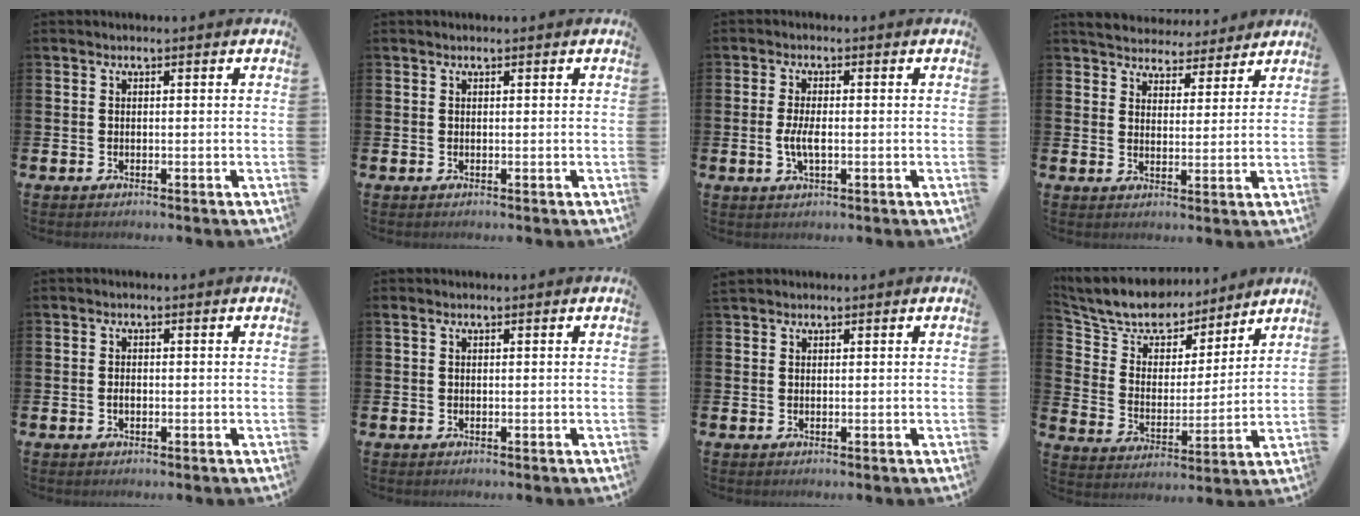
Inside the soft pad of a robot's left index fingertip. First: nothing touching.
{"total": 0.0}
{"total": 3.1, "force": [-0.5, 1.2, 2.8], "torque": [-0.059, -0.002, -0.013]}
{"total": 4.6, "force": [4.4, 1.2, -0.4], "torque": [-0.015, -0.033, 0.078]}
{"total": 0.8, "force": [-0.4, 0.5, 0.5], "torque": [-0.010, 0.002, -0.008]}
{"total": 0.5, "force": [0.3, 0.2, 0.4], "torque": [-0.002, 0.002, 0.003]}
{"total": 1.2, "force": [1.1, 0.4, 0.0], "torque": [0.011, -0.001, 0.018]}
{"total": 9.6, "force": [8.7, 3.7, 1.5], "torque": [-0.083, -0.058, 0.158]}